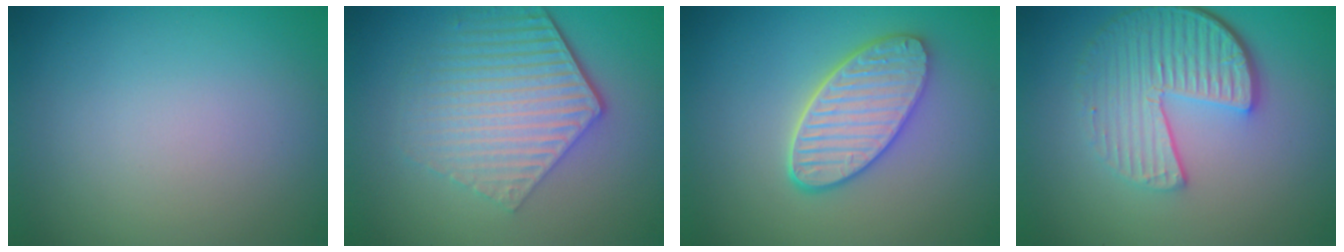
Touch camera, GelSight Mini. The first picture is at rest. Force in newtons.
{"total": 6.1, "press": 4.4, "slide": 4.1}
{"total": 5.3, "press": 4.3, "slide": 3.0}
{"total": 6.3, "press": 4.5, "slide": 4.5}